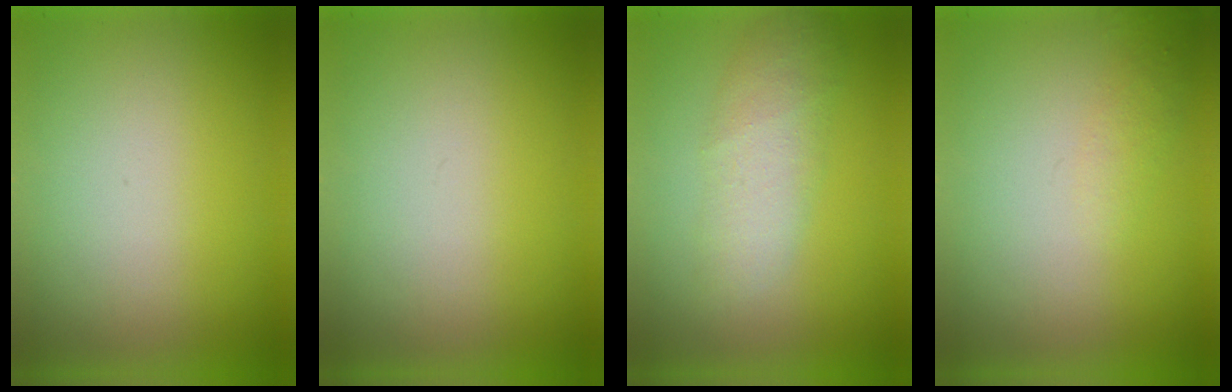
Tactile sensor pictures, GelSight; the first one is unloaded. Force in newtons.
{"total": 0.0}
{"total": 2.6}
{"total": 1.1}